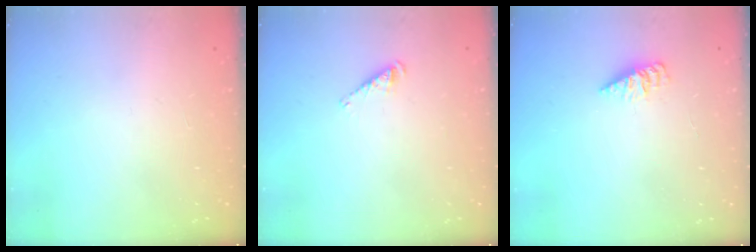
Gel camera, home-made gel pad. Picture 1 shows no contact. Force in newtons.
{"total": 3.1, "press": 3.1, "slide": 0.4}
{"total": 3.0, "press": 3.0, "slide": 0.2}